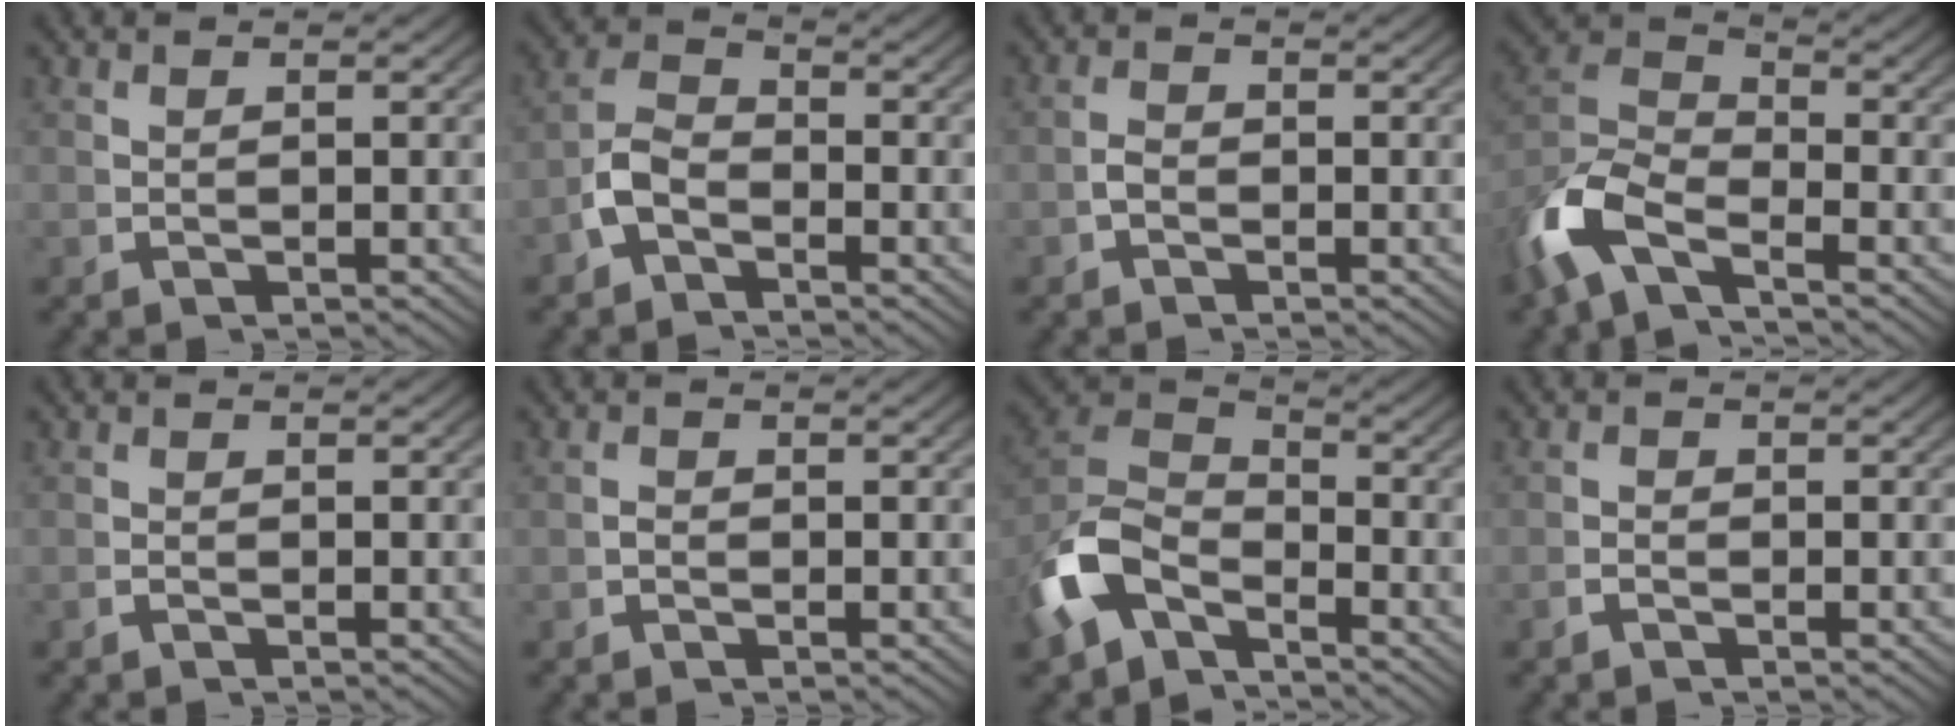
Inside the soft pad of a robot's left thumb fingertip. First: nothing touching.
{"total": 4.7, "force": [-1.7, 3.6, 2.4], "torque": [-0.056, -0.006, -0.034]}
{"total": 0.9, "force": [-0.8, 0.4, 0.2], "torque": [-0.007, 0.001, -0.020]}
{"total": 8.0, "force": [-2.4, 5.5, 5.3], "torque": [-0.119, -0.005, -0.051]}
{"total": 0.6, "force": [-0.5, -0.2, -0.2], "torque": [0.006, 0.001, -0.015]}
{"total": 0.6, "force": [-0.5, 0.3, 0.0], "torque": [-0.001, 0.000, -0.014]}
{"total": 9.4, "force": [-2.2, 6.9, 6.0], "torque": [-0.150, -0.022, -0.037]}
{"total": 0.9, "force": [-0.8, -0.1, -0.2], "torque": [0.010, 0.004, -0.024]}